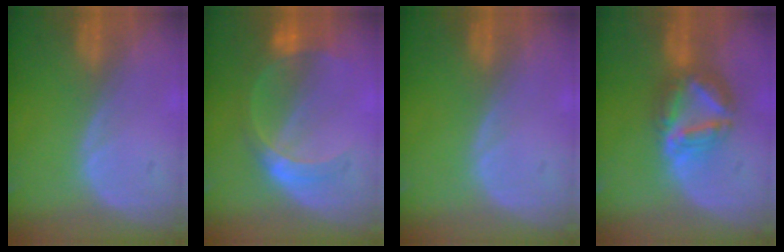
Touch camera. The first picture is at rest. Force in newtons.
{"total": 6.5, "press": 5.7, "slide": 3.1}
{"total": 0.0}
{"total": 7.5, "press": 6.6, "slide": 3.5}